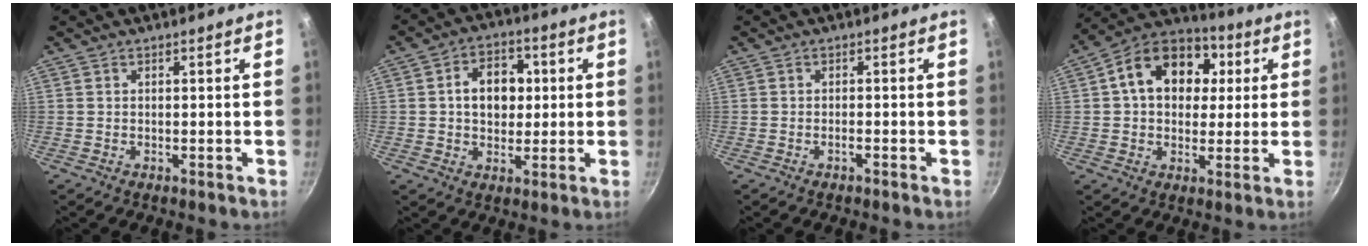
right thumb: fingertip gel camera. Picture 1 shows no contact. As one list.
[{"total": 9.5, "force": [1.2, 7.1, 6.2], "torque": [-0.059, 0.011, 0.013]}, {"total": 0.9, "force": [-0.7, 0.2, 0.6], "torque": [-0.014, 0.008, -0.014]}, {"total": 16.6, "force": [3.6, 12.2, 10.6], "torque": [-0.146, 0.024, 0.041]}]